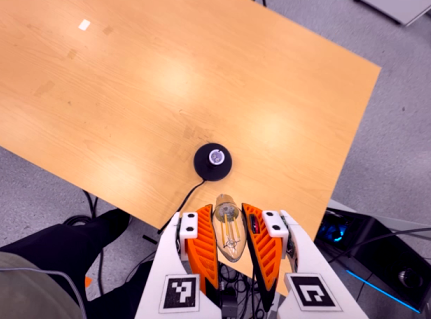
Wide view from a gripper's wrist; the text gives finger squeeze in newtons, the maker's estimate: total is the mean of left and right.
{"total": 19.5, "left": 21.1, "right": 17.9}